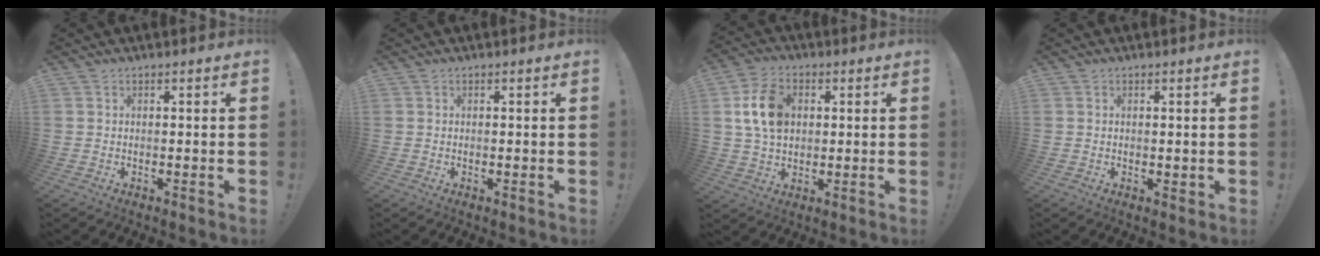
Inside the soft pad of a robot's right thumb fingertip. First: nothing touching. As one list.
[{"total": 0.0}, {"total": 12.7, "force": [2.6, 9.0, 8.5], "torque": [-0.153, 0.008, 0.050]}, {"total": 1.0, "force": [0.6, 0.6, 0.6], "torque": [0.005, -0.005, 0.008]}]